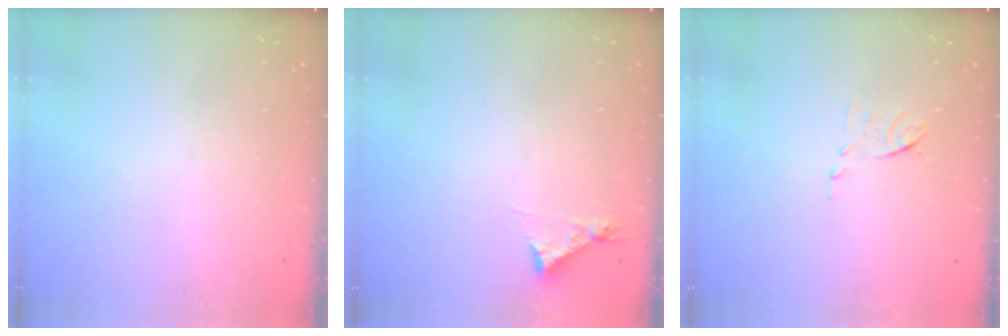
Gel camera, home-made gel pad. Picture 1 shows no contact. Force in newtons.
{"total": 4.3, "press": 4.3, "slide": 0.5}
{"total": 6.2, "press": 6.2, "slide": 0.7}